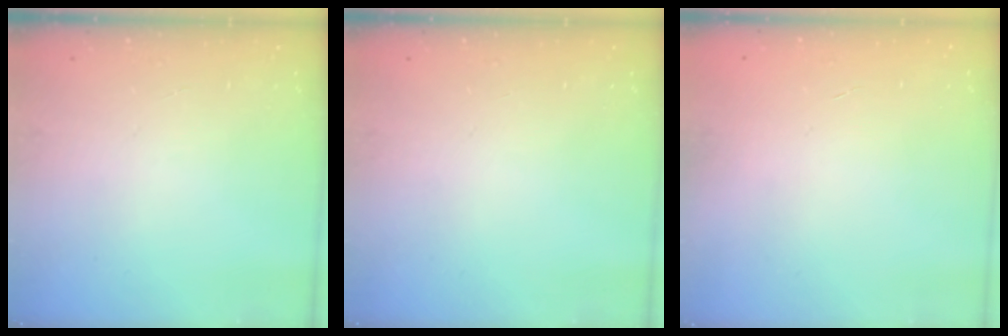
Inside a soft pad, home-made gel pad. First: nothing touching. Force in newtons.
{"total": 0.0}
{"total": 0.0}